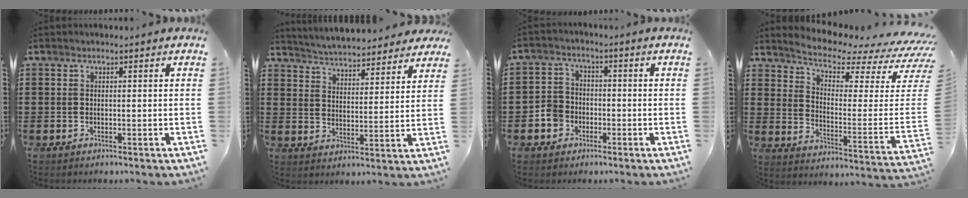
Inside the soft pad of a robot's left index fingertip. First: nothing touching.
{"total": 4.6, "force": [4.6, 0.1, 0.2], "torque": [-0.029, -0.031, 0.076]}
{"total": 4.2, "force": [-1.9, 3.4, 1.3], "torque": [-0.039, 0.008, -0.041]}
{"total": 4.9, "force": [4.4, 0.4, 2.1], "torque": [-0.052, -0.057, 0.065]}